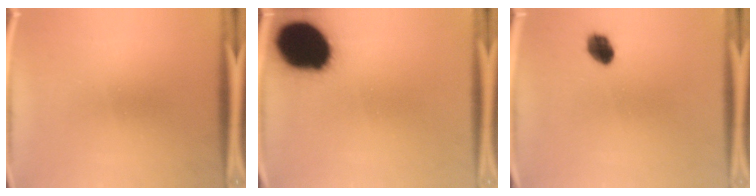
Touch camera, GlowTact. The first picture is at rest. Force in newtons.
{"total": 19.5}
{"total": 4.9}